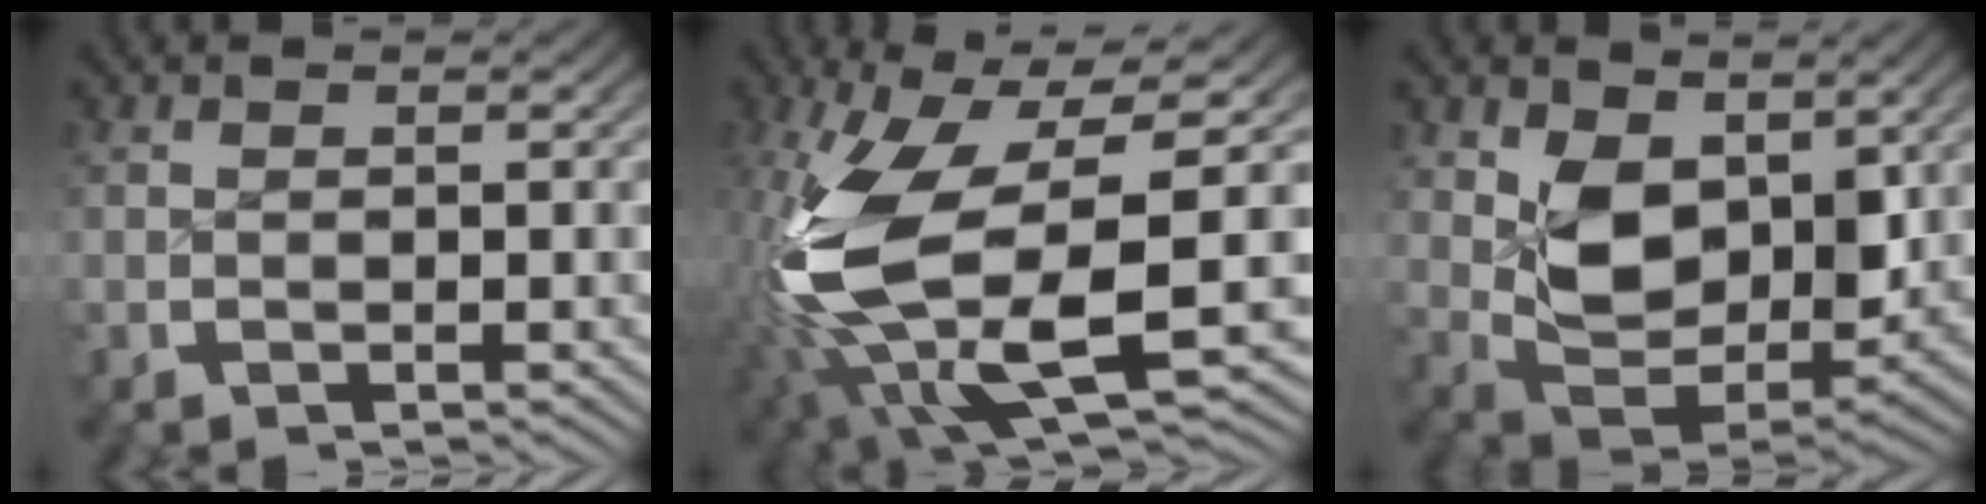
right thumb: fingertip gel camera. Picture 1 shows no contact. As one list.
[{"total": 19.0, "force": [-2.4, 11.1, 15.3], "torque": [-0.357, -0.065, 0.002]}, {"total": 7.4, "force": [1.0, 4.7, 5.7], "torque": [-0.134, -0.040, 0.027]}]